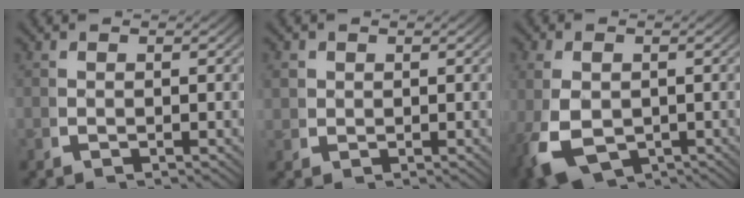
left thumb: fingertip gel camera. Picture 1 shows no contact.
{"total": 2.1, "force": [0.9, 1.8, 0.7], "torque": [-0.018, -0.007, 0.020]}
{"total": 7.2, "force": [-2.2, 4.9, 4.8], "torque": [-0.109, -0.037, -0.012]}